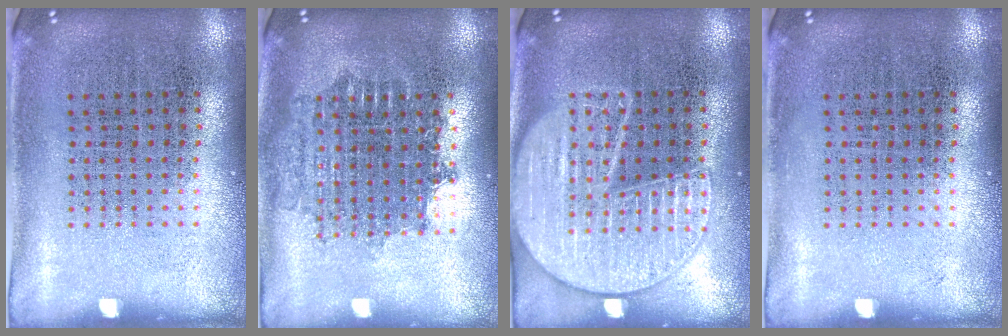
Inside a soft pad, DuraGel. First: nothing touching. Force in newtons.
{"total": 1.7, "press": 1.4, "slide": 0.9}
{"total": 2.3, "press": 2.3, "slide": 0.3}
{"total": 0.0}